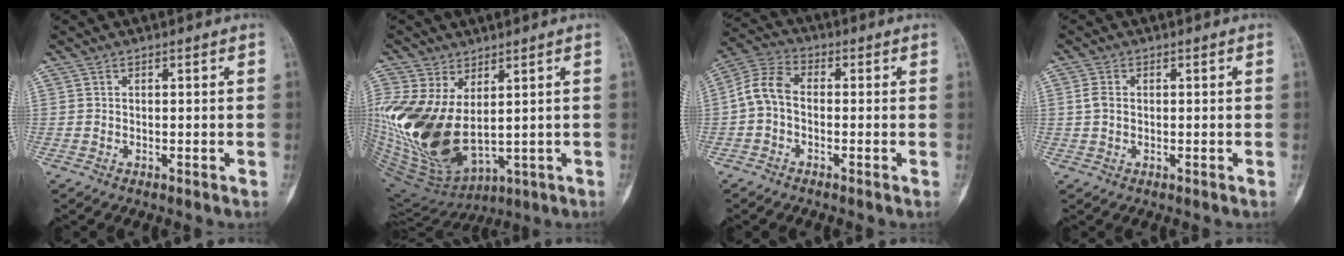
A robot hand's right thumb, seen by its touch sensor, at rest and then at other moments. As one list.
[{"total": 18.9, "force": [2.1, 11.4, 14.9], "torque": [-0.317, -0.030, 0.072]}, {"total": 7.0, "force": [-0.8, 4.6, 5.2], "torque": [-0.101, 0.023, -0.031]}, {"total": 2.3, "force": [0.2, 1.7, 1.5], "torque": [-0.032, 0.003, 0.002]}]